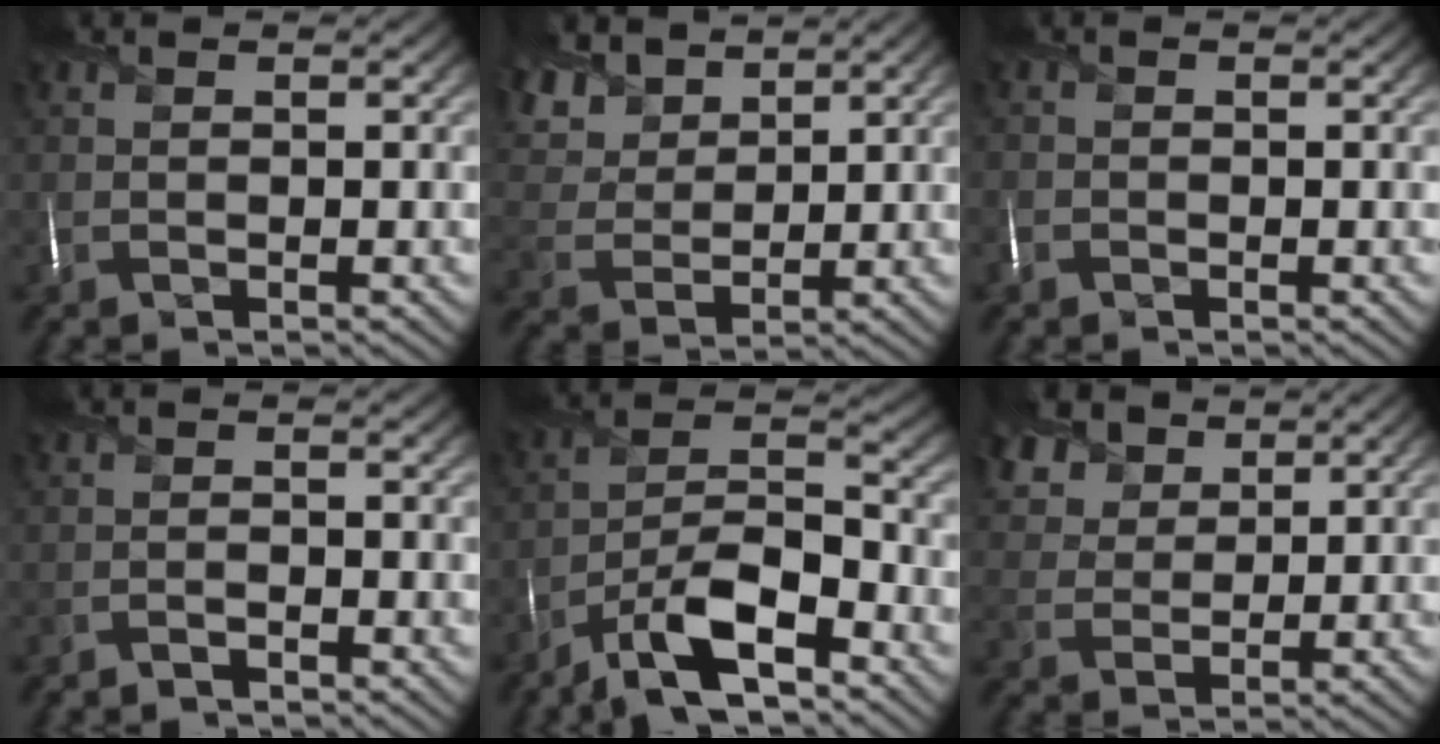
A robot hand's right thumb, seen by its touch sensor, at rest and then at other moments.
{"total": 8.9, "force": [6.0, 4.8, 4.5], "torque": [-0.143, 0.018, 0.108]}
{"total": 1.1, "force": [-0.6, 0.8, 0.3], "torque": [-0.006, 0.001, -0.019]}
{"total": 1.5, "force": [-1.3, 0.3, 0.6], "torque": [-0.014, -0.002, -0.030]}
{"total": 11.1, "force": [-7.2, 3.8, 7.6], "torque": [-0.134, 0.005, -0.147]}
{"total": 7.4, "force": [5.0, 4.5, 3.2], "torque": [-0.100, 0.005, 0.099]}